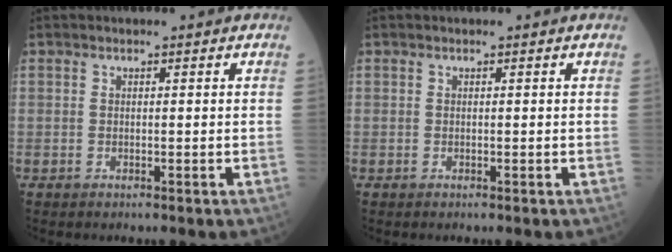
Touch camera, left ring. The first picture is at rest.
{"total": 0.0}